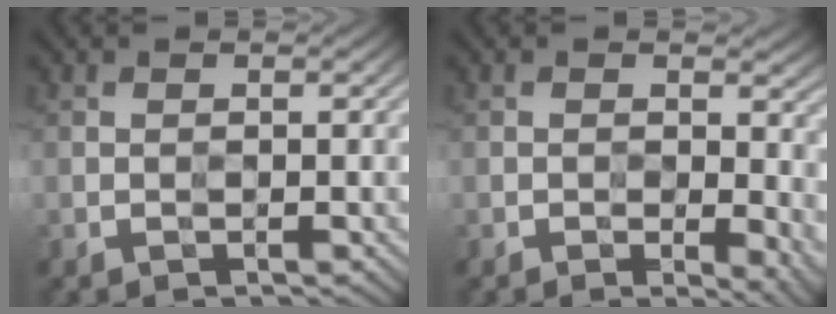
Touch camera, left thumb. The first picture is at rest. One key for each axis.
{"total": 5.2, "fx": -0.6, "fy": 2.8, "fz": 4.3, "tx": -0.043, "ty": -0.009, "tz": 0.001}